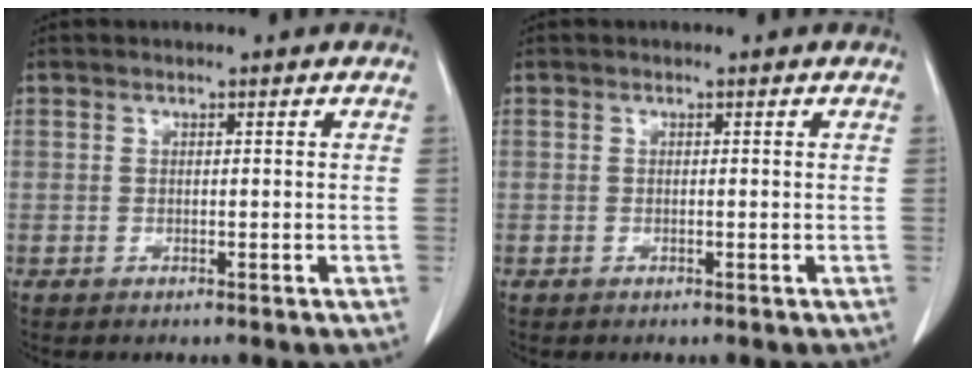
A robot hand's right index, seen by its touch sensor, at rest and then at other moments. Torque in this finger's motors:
{"motor_torque": [0.07, -0.02, 0.02, 0.01]}